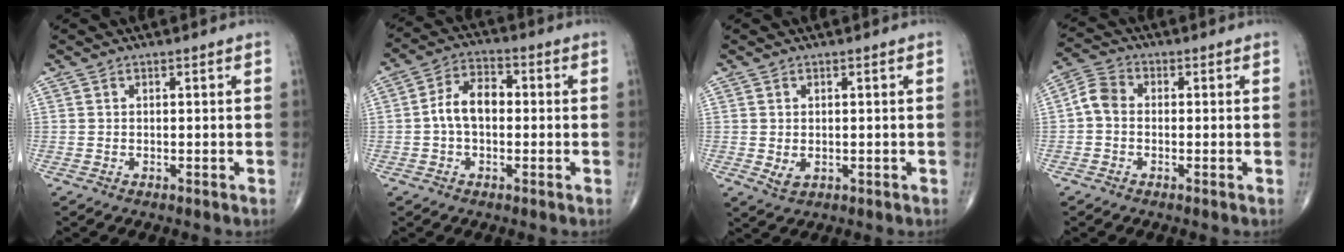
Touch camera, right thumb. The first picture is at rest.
{"total": 7.4, "force": [-0.3, 4.7, 5.7], "torque": [-0.091, 0.027, -0.016]}
{"total": 2.1, "force": [-0.1, 1.3, 1.6], "torque": [-0.025, -0.003, 0.006]}
{"total": 4.4, "force": [-0.4, 3.4, 2.7], "torque": [-0.043, 0.013, -0.022]}